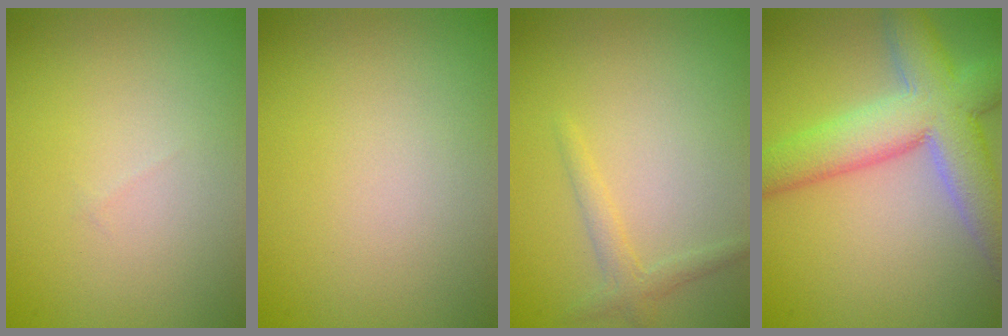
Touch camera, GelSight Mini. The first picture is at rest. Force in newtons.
{"total": 0.0}
{"total": 1.5, "press": 1.5, "slide": 0.1}
{"total": 8.4, "press": 8.4, "slide": 0.6}